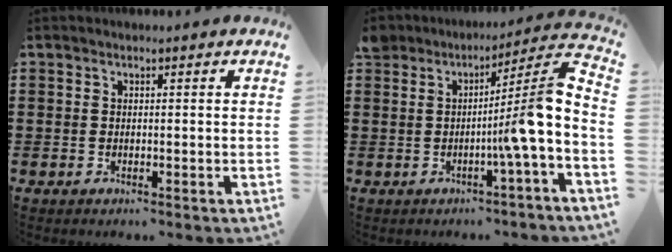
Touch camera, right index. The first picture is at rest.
{"total": 7.2, "force": [-1.1, -0.8, 7.1], "torque": [-0.110, -0.035, -0.030]}